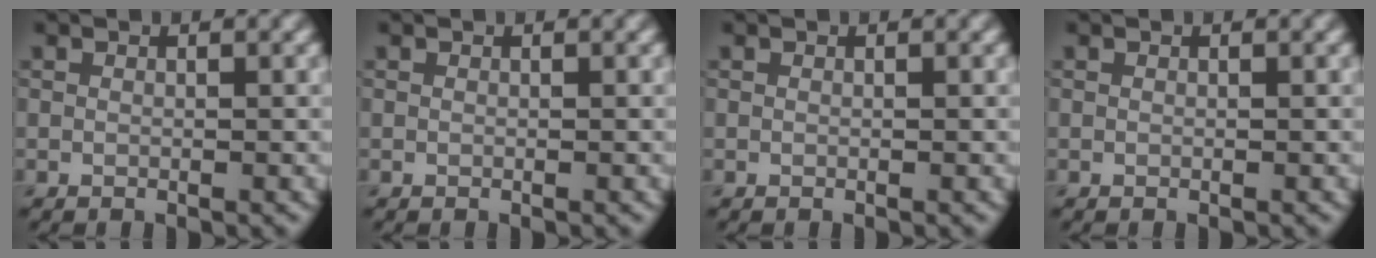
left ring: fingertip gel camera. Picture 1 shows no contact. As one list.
[{"total": 0.0}, {"total": 0.0}, {"total": 0.0}]